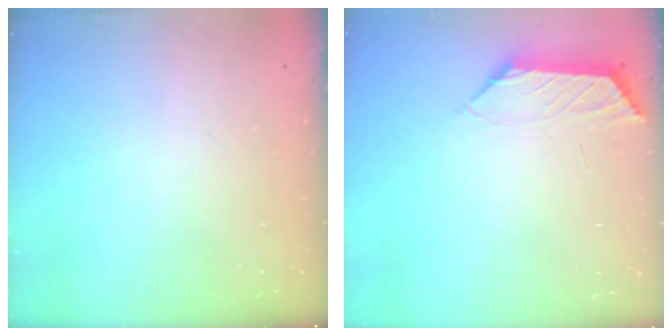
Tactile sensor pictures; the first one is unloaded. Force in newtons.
{"total": 1.2, "press": 1.1, "slide": 0.4}